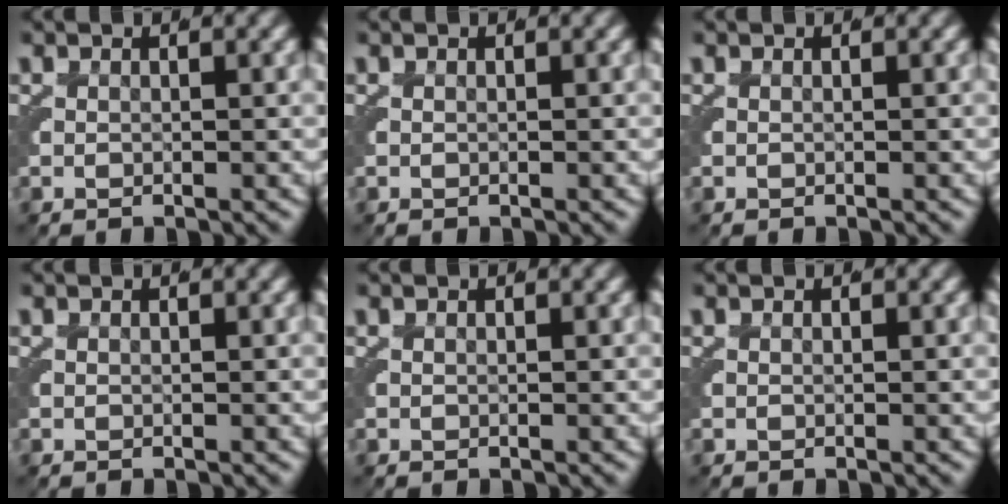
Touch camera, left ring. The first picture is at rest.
{"total": 0.0}
{"total": 0.0}
{"total": 0.0}
{"total": 0.0}
{"total": 0.0}